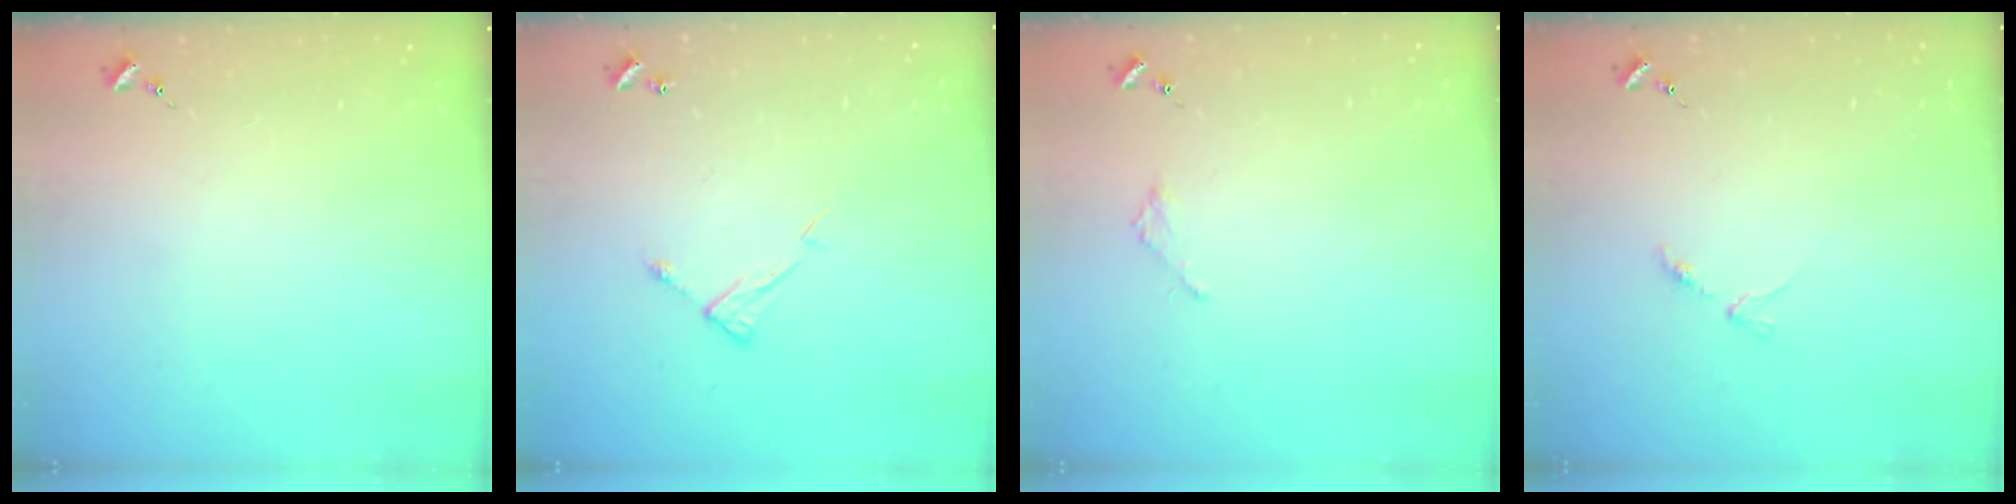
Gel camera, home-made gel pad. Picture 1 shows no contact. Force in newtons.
{"total": 6.4, "press": 6.4, "slide": 0.3}
{"total": 1.8, "press": 1.8, "slide": 0.2}
{"total": 2.8, "press": 2.8, "slide": 0.5}